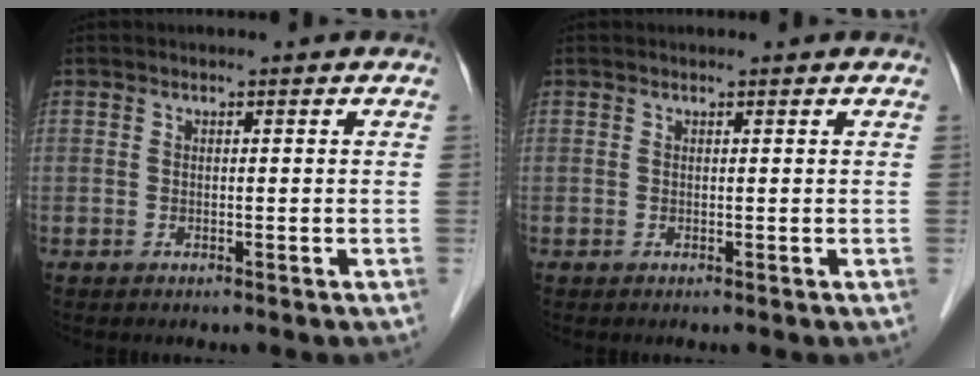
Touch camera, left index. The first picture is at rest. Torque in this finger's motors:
{"motor_torque": [0.09, -0.01, 0.01, -0.01]}